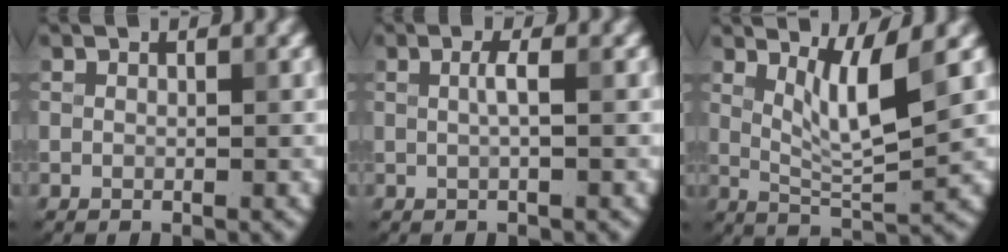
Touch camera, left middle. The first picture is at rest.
{"total": 0.9, "force": [0.0, -0.2, 0.9], "torque": [-0.022, 0.006, 0.004]}
{"total": 4.1, "force": [1.8, 0.4, 3.7], "torque": [-0.076, -0.009, 0.040]}